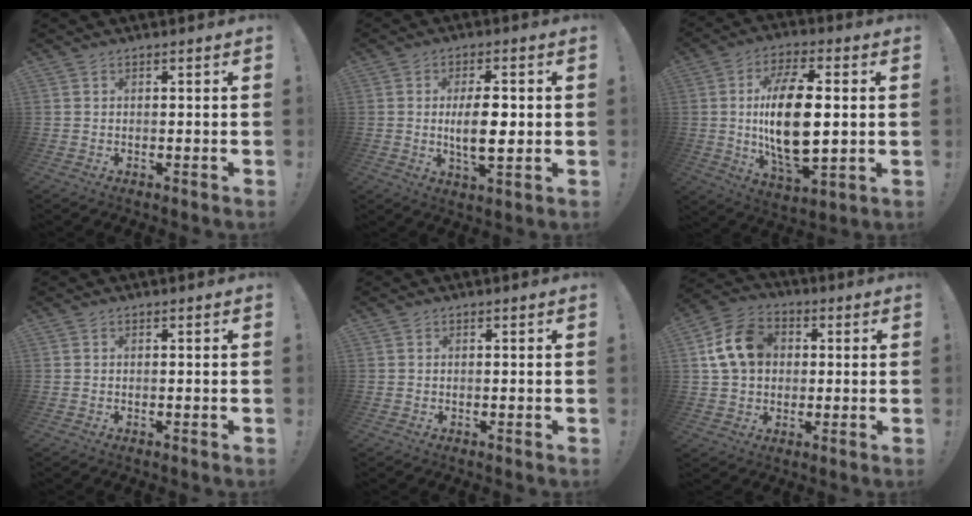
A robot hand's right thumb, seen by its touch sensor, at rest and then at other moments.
{"total": 9.5, "force": [0.0, 3.3, 8.9], "torque": [-0.160, -0.011, -0.008]}
{"total": 19.5, "force": [1.0, 9.1, 17.2], "torque": [-0.326, -0.009, 0.012]}
{"total": 0.0}
{"total": 0.6, "force": [0.0, 0.6, -0.2], "torque": [0.001, 0.003, 0.001]}
{"total": 14.2, "force": [2.9, 11.2, 8.2], "torque": [-0.129, 0.011, 0.063]}